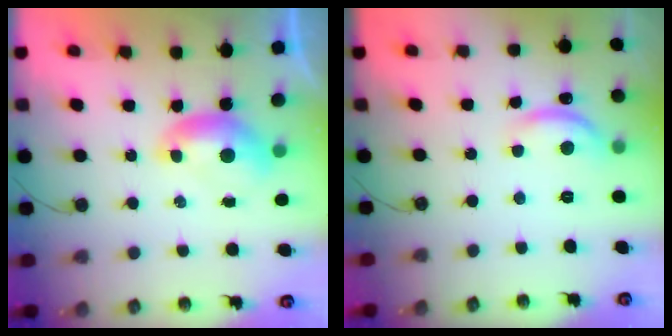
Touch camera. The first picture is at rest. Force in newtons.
{"total": 4.4, "press": 4.3, "slide": 0.7}